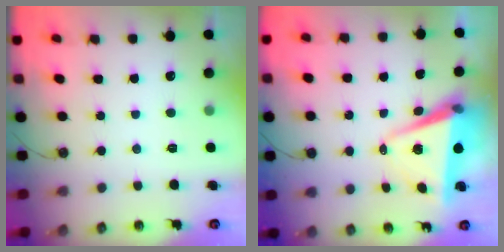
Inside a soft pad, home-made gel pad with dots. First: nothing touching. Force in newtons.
{"total": 7.2, "press": 5.6, "slide": 4.5}